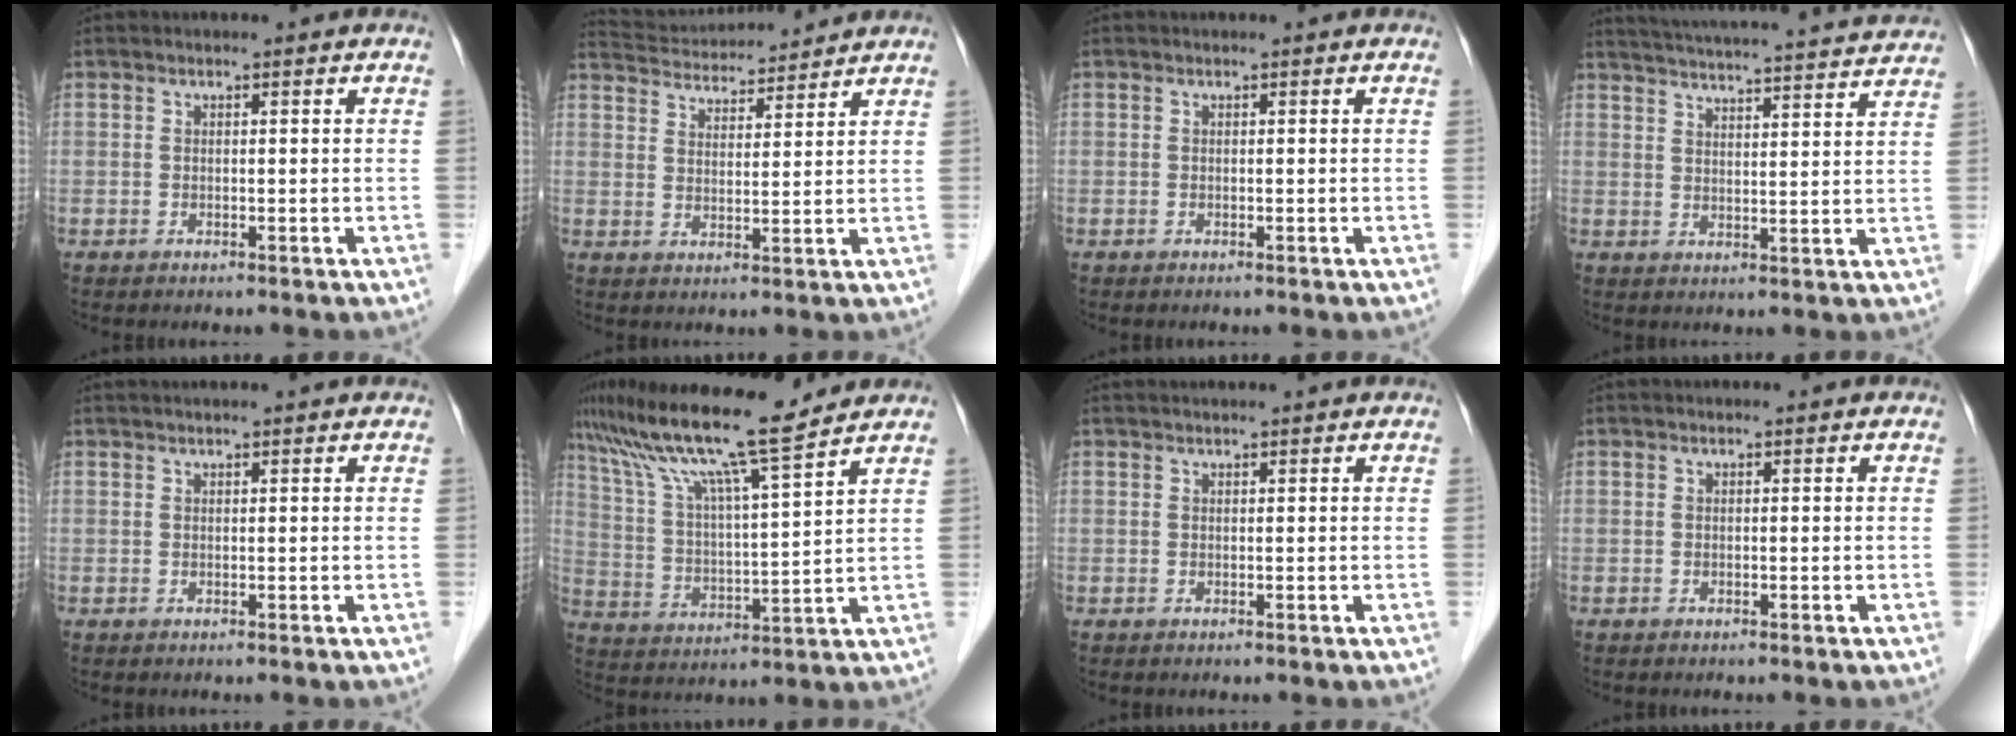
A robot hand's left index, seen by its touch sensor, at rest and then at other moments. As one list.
[{"total": 11.4, "force": [11.0, 0.9, 2.7], "torque": [-0.058, 0.024, 0.176]}, {"total": 0.0}, {"total": 24.4, "force": [23.0, 1.1, 8.1], "torque": [-0.134, -0.012, 0.294]}, {"total": 2.8, "force": [2.5, 0.1, 1.3], "torque": [-0.013, 0.028, 0.035]}, {"total": 16.3, "force": [13.4, -0.3, 9.3], "torque": [-0.173, 0.015, 0.231]}, {"total": 2.0, "force": [1.9, 0.0, 0.8], "torque": [-0.007, 0.022, 0.027]}, {"total": 0.0}]